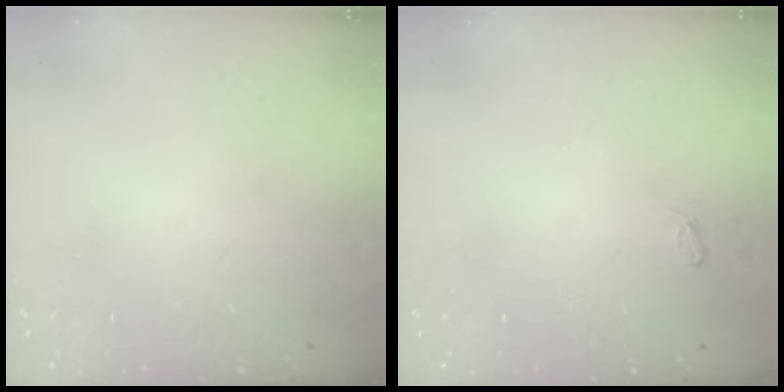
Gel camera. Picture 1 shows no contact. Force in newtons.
{"total": 3.5, "press": 3.5, "slide": 0.5}